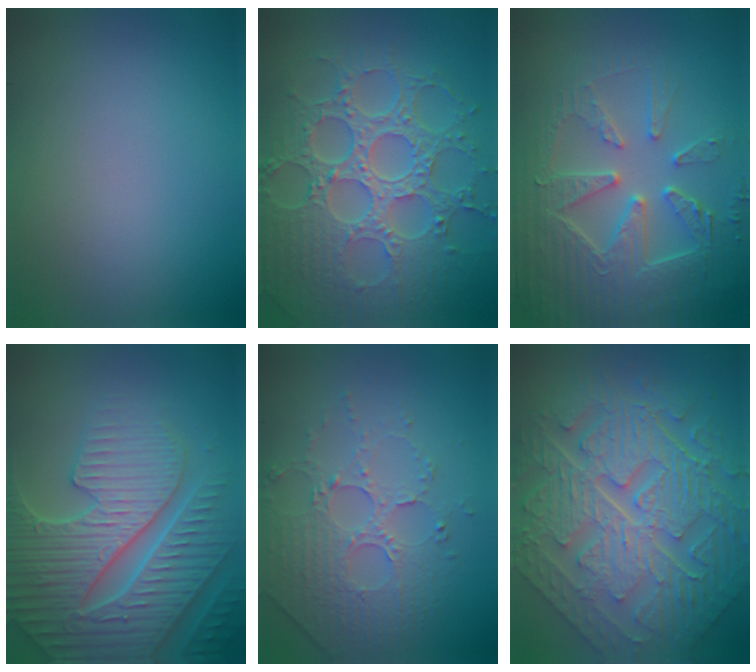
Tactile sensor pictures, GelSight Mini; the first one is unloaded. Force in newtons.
{"total": 8.8, "press": 6.6, "slide": 5.8}
{"total": 6.7, "press": 5.6, "slide": 3.7}
{"total": 7.4, "press": 7.2, "slide": 1.7}
{"total": 5.1, "press": 3.5, "slide": 3.7}
{"total": 11.4, "press": 7.9, "slide": 8.3}